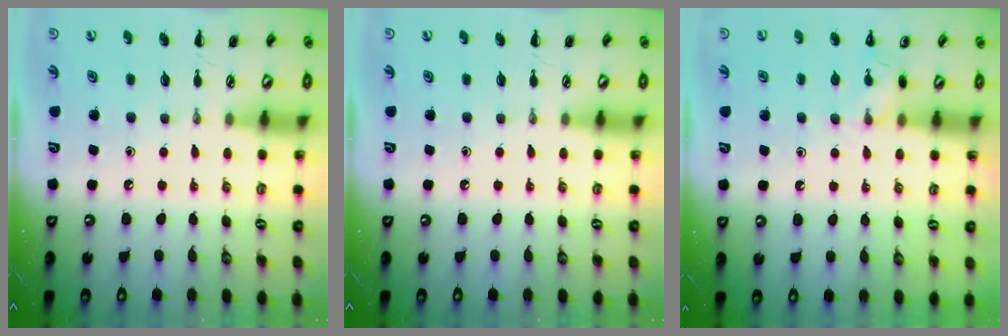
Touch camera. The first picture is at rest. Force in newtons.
{"total": 0.0}
{"total": 6.4, "press": 6.2, "slide": 1.4}